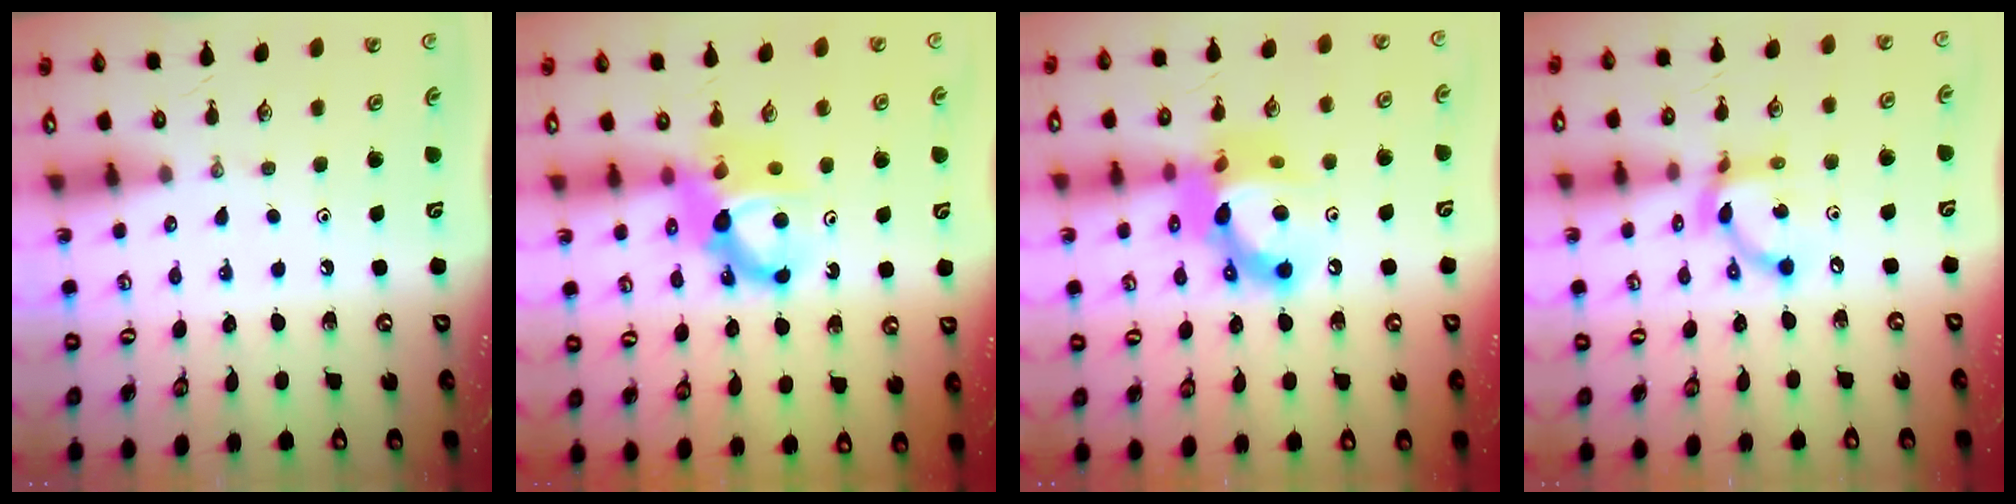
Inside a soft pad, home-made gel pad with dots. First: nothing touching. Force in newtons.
{"total": 9.1, "press": 9.1, "slide": 0.8}
{"total": 15.2, "press": 15.1, "slide": 1.6}
{"total": 11.7, "press": 11.7, "slide": 0.9}